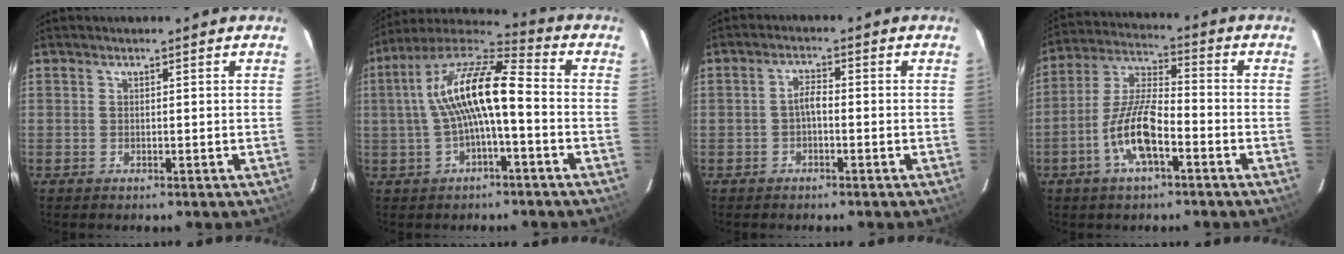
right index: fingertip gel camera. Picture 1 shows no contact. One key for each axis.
{"total": 13.9, "fx": -0.8, "fy": 3.4, "fz": 13.4, "tx": -0.253, "ty": 0.024, "tz": -0.020}
{"total": 2.2, "fx": -0.9, "fy": 0.7, "fz": 1.9, "tx": -0.039, "ty": 0.009, "tz": -0.019}
{"total": 11.2, "fx": -4.9, "fy": 3.2, "fz": 9.5, "tx": -0.203, "ty": 0.003, "tz": -0.095}